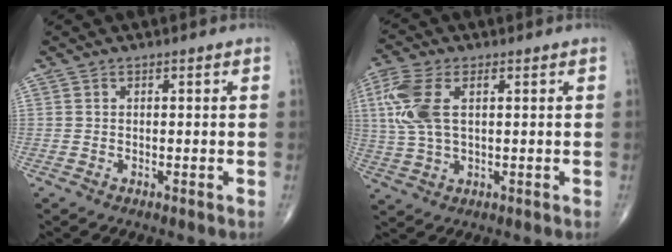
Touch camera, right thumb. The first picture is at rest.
{"total": 10.0, "force": [2.3, 5.1, 8.3], "torque": [-0.209, 0.009, 0.046]}